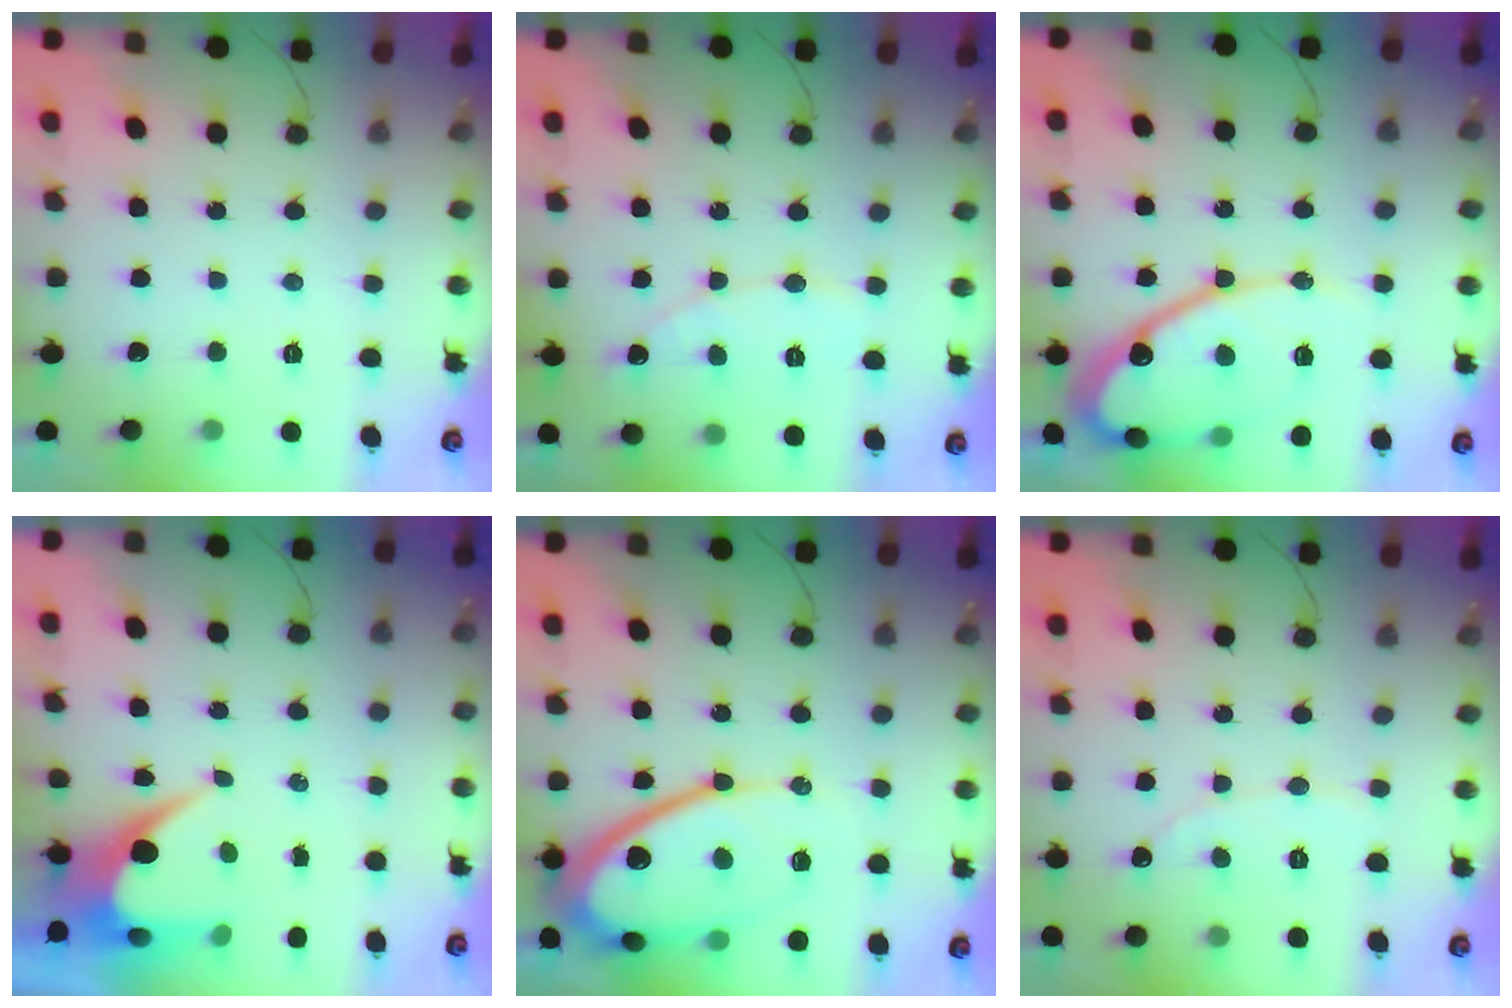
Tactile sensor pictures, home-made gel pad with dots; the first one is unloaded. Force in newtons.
{"total": 7.0, "press": 7.0, "slide": 0.7}
{"total": 18.2, "press": 18.1, "slide": 1.8}
{"total": 8.5, "press": 8.4, "slide": 0.6}
{"total": 17.8, "press": 17.7, "slide": 1.3}
{"total": 1.7, "press": 1.7, "slide": 0.1}